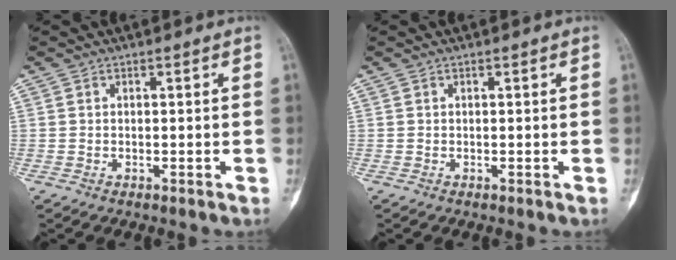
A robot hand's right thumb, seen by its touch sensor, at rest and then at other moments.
{"total": 0.0}